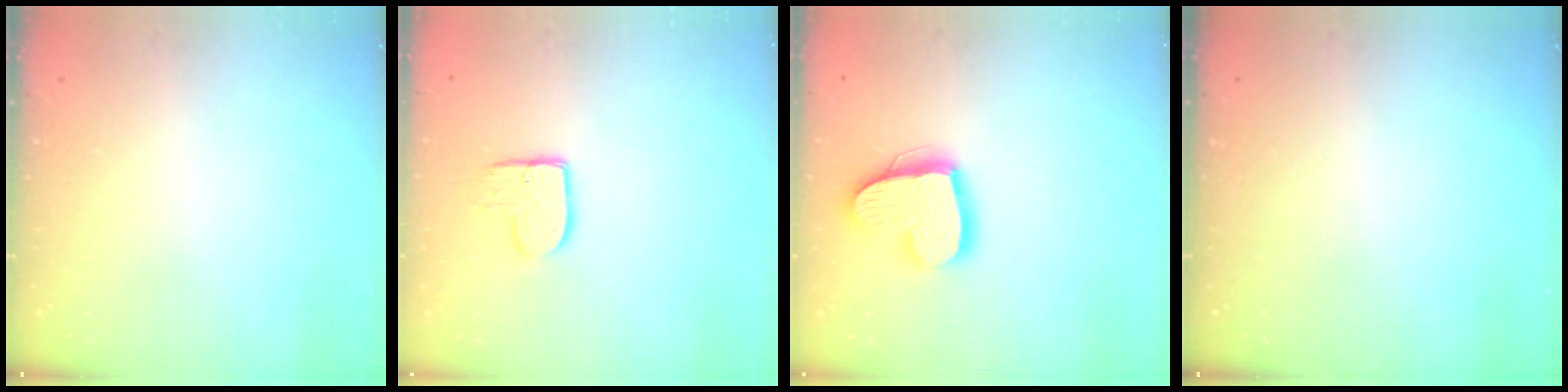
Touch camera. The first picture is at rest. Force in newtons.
{"total": 8.8, "press": 8.8, "slide": 0.6}
{"total": 16.5, "press": 16.5, "slide": 1.6}
{"total": 0.0}